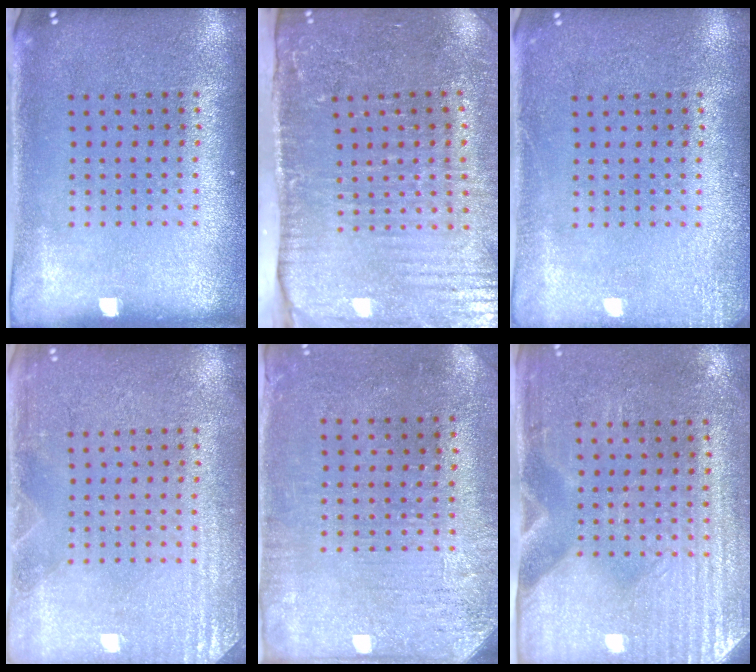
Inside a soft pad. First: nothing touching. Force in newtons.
{"total": 4.5, "press": 3.7, "slide": 2.4}
{"total": 1.7, "press": 1.7, "slide": 0.3}
{"total": 2.7, "press": 2.7, "slide": 0.3}
{"total": 3.1, "press": 2.5, "slide": 1.8}
{"total": 2.9, "press": 2.6, "slide": 1.5}